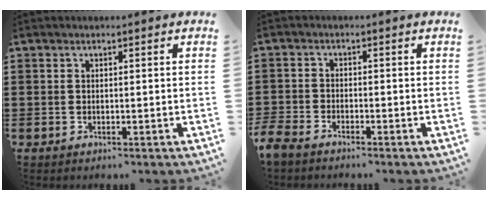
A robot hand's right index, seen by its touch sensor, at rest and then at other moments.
{"total": 2.6, "force": [-2.5, 0.3, 0.1], "torque": [-0.019, -0.003, -0.059]}